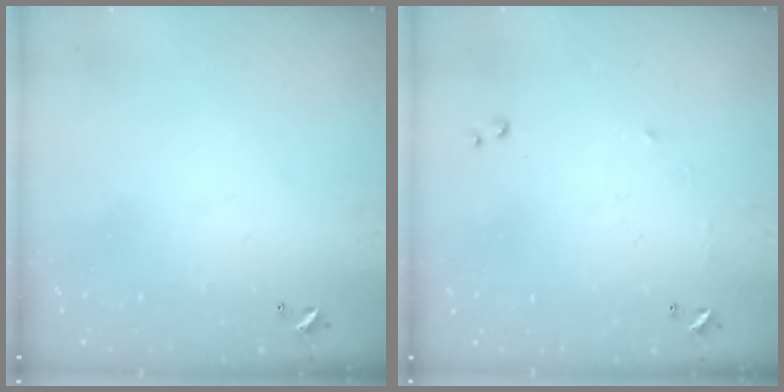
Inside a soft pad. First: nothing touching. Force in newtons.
{"total": 6.1, "press": 6.1, "slide": 0.8}